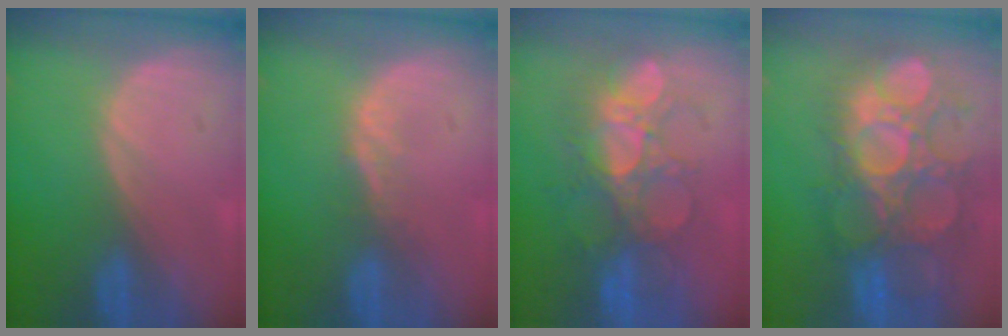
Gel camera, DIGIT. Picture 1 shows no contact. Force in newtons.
{"total": 1.4, "press": 1.4, "slide": 0.1}
{"total": 8.8, "press": 8.5, "slide": 2.3}
{"total": 12.4, "press": 11.6, "slide": 4.3}